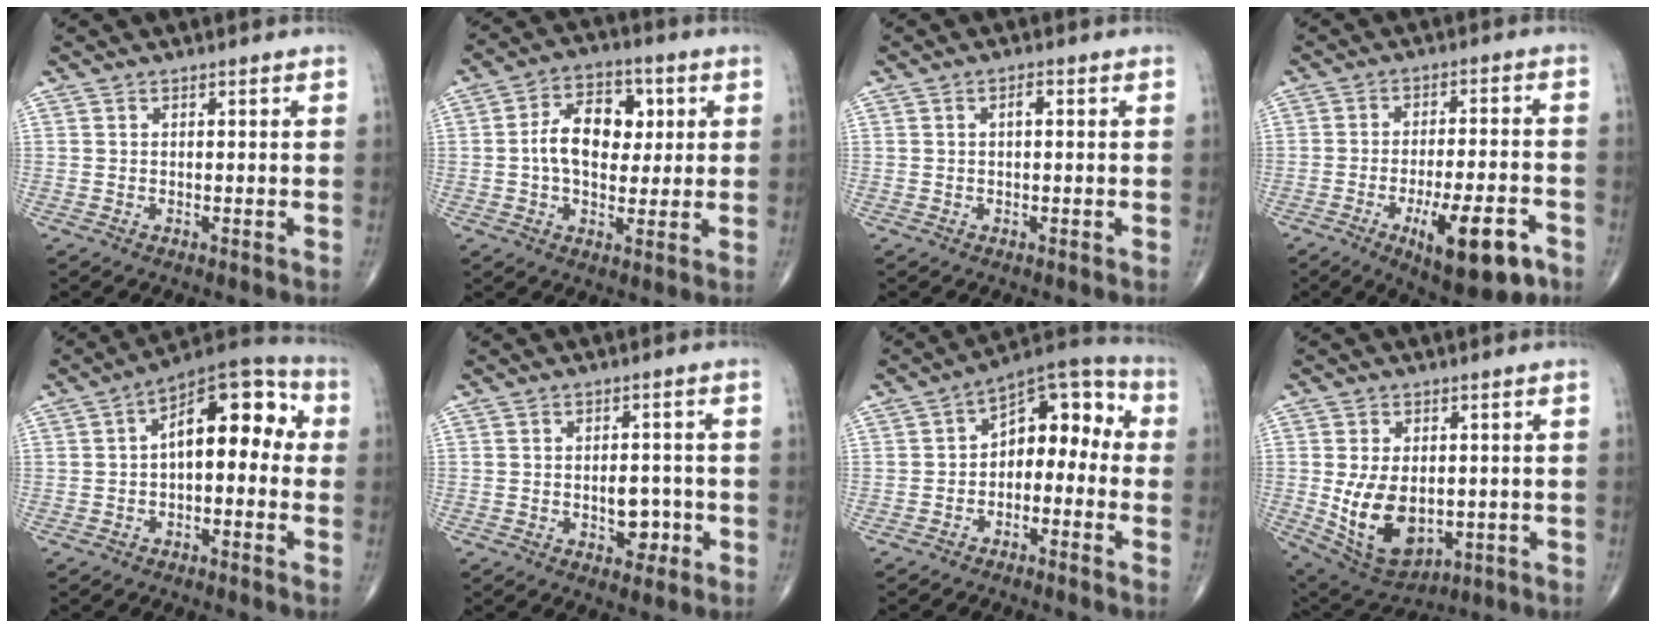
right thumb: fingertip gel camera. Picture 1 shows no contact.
{"total": 11.4, "force": [1.3, 7.5, 8.5], "torque": [-0.112, 0.012, 0.015]}
{"total": 1.5, "force": [0.2, 0.7, 1.3], "torque": [-0.022, 0.004, 0.002]}
{"total": 14.3, "force": [-6.7, 4.7, 11.7], "torque": [-0.168, 0.022, -0.093]}
{"total": 13.3, "force": [0.8, 7.0, 11.2], "torque": [-0.130, 0.047, -0.003]}
{"total": 4.9, "force": [-1.4, 3.1, 3.5], "torque": [-0.021, 0.008, -0.015]}
{"total": 11.2, "force": [-1.5, 7.2, 8.4], "torque": [-0.080, 0.056, -0.040]}
{"total": 12.8, "force": [-1.4, 8.1, 9.8], "torque": [-0.155, -0.007, 0.003]}